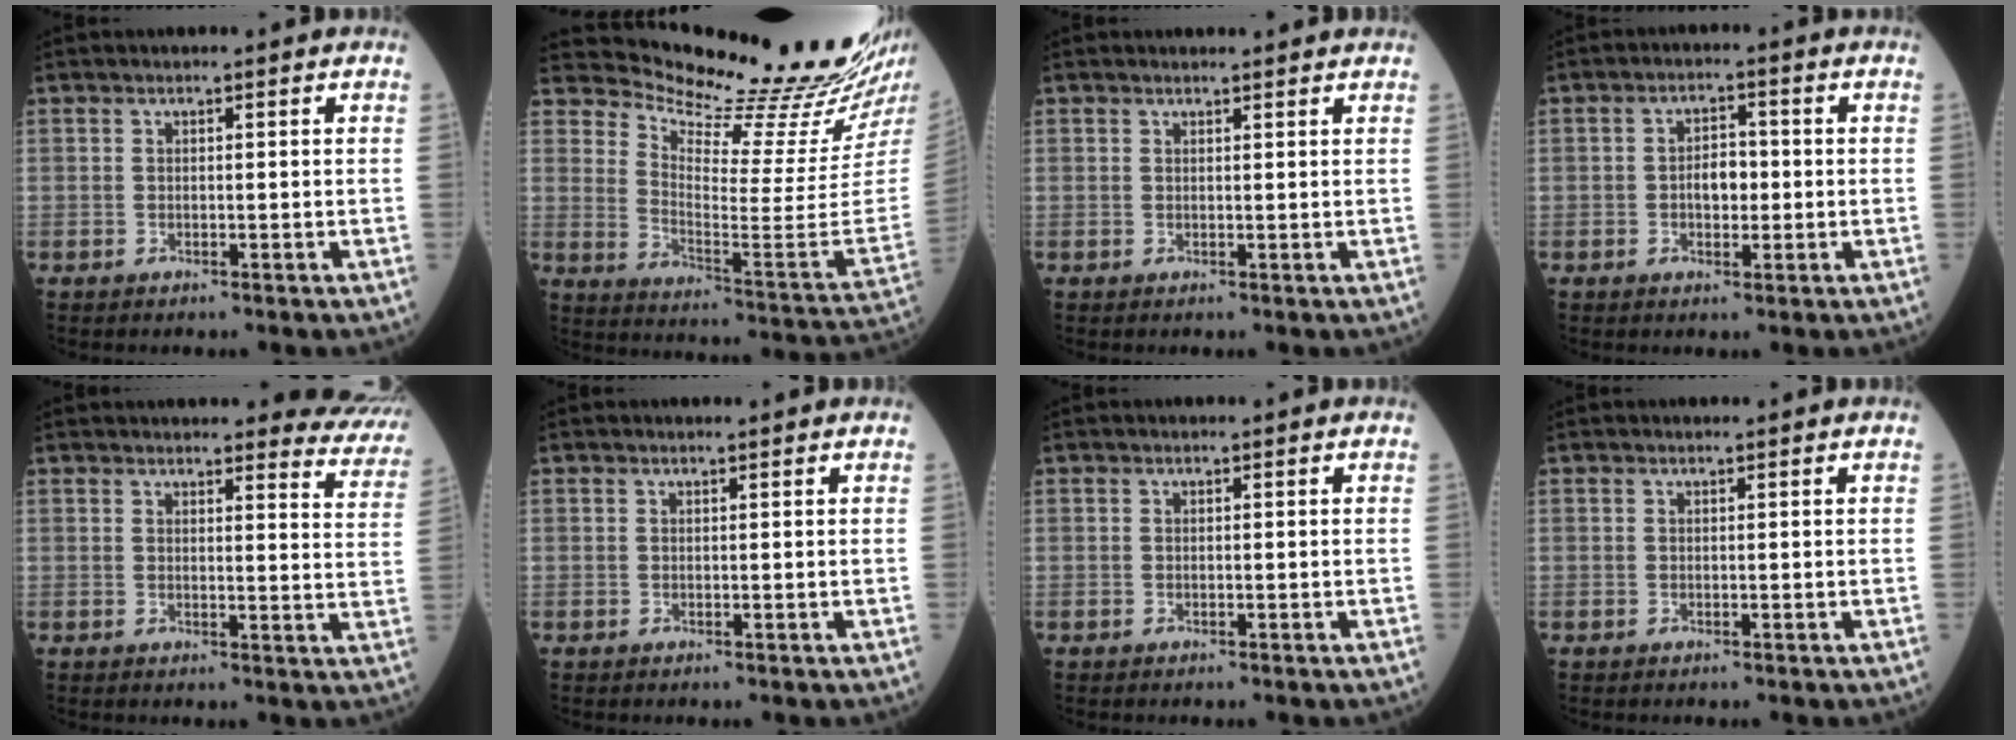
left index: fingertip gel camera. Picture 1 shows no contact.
{"total": 21.5, "force": [20.2, -0.5, 7.3], "torque": [-0.138, -0.120, 0.276]}
{"total": 3.0, "force": [2.9, 0.4, 0.5], "torque": [-0.013, 0.009, 0.032]}
{"total": 3.7, "force": [-0.4, 2.1, 3.1], "torque": [-0.054, 0.011, -0.007]}
{"total": 15.1, "force": [14.7, 2.5, 2.7], "torque": [0.009, -0.062, 0.131]}
{"total": 1.1, "force": [1.1, 0.0, 0.2], "torque": [-0.009, 0.005, 0.014]}
{"total": 0.0}
{"total": 0.5, "force": [0.5, 0.0, 0.1], "torque": [-0.003, 0.001, 0.007]}